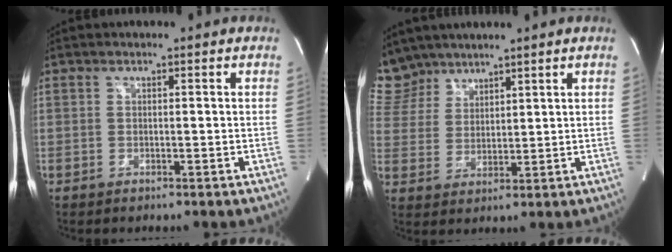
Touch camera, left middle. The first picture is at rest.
{"total": 7.7, "force": [6.9, 3.5, 0.4], "torque": [-0.015, 0.012, 0.150]}